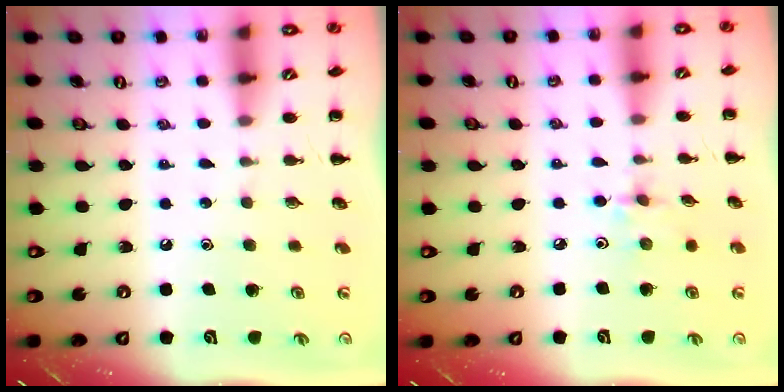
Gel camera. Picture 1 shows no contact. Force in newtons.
{"total": 2.2, "press": 2.1, "slide": 0.6}